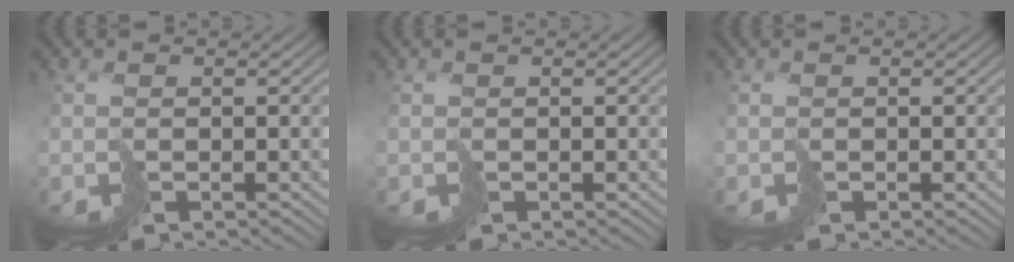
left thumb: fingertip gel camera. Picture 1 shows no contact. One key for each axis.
{"total": 0.0}
{"total": 0.0}